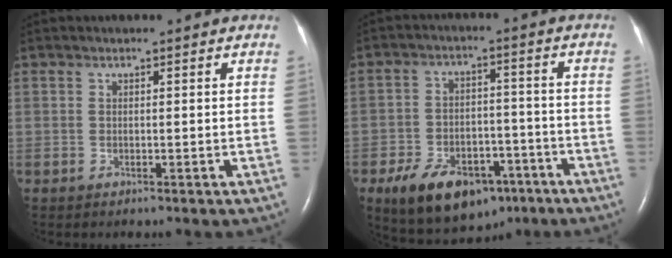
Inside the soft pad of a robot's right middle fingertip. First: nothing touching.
{"total": 14.0, "force": [-8.4, 7.7, 8.1], "torque": [-0.130, 0.005, -0.125]}